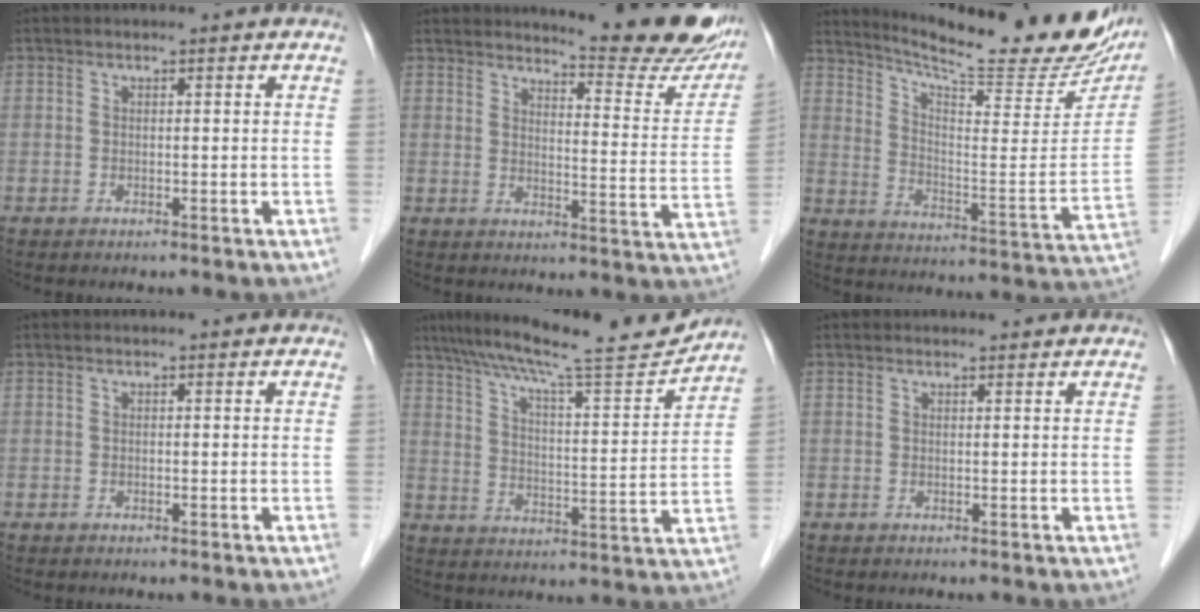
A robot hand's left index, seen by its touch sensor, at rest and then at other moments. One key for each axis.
{"total": 15.3, "fx": 14.3, "fy": 1.5, "fz": 5.3, "tx": -0.063, "ty": -0.072, "tz": 0.161}
{"total": 22.9, "fx": 20.3, "fy": 2.6, "fz": 10.2, "tx": -0.161, "ty": -0.065, "tz": 0.272}
{"total": 0.0}
{"total": 16.6, "fx": 15.1, "fy": -0.4, "fz": 6.9, "tx": -0.119, "ty": -0.013, "tz": 0.226}
{"total": 2.5, "fx": 2.5, "fy": 0.3, "fz": 0.4, "tx": -0.010, "ty": 0.018, "tz": 0.032}